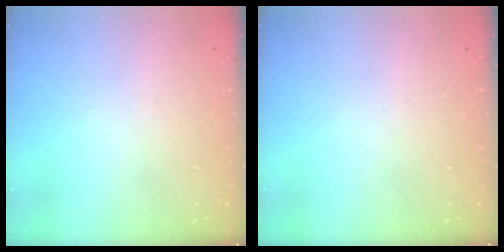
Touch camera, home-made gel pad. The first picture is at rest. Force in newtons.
{"total": 0.0}